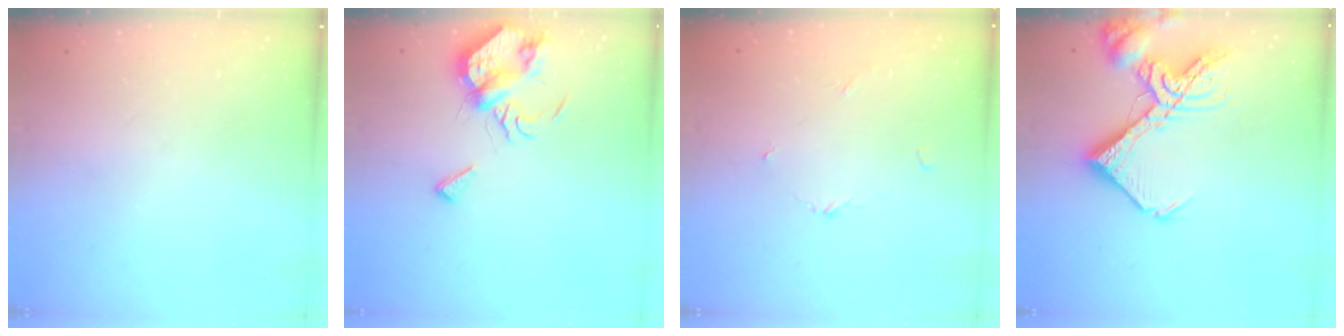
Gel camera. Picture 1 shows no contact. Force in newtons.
{"total": 8.4, "press": 8.3, "slide": 0.6}
{"total": 3.0, "press": 2.9, "slide": 0.4}
{"total": 16.5, "press": 16.4, "slide": 2.1}